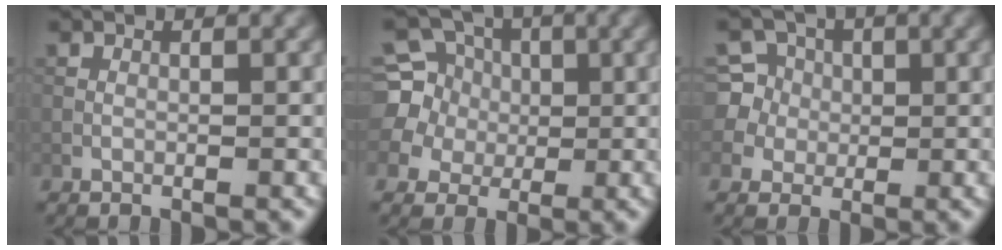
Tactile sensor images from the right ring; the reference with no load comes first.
{"total": 7.3, "force": [1.5, 6.7, 2.3], "torque": [-0.060, 0.028, 0.013]}
{"total": 6.3, "force": [1.4, 5.9, 1.5], "torque": [-0.039, 0.034, 0.017]}